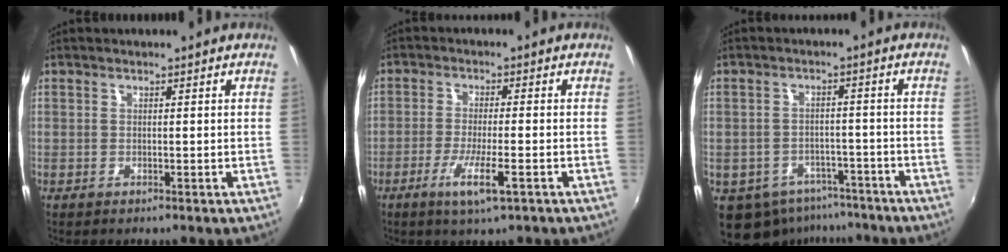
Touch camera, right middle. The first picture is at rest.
{"total": 6.3, "force": [-3.4, 0.6, 5.3], "torque": [-0.107, -0.015, -0.062]}
{"total": 11.1, "force": [-7.2, 7.6, 3.7], "torque": [-0.096, 0.002, -0.084]}